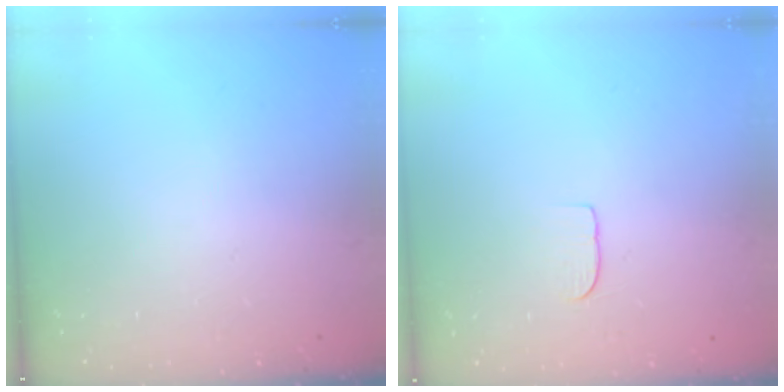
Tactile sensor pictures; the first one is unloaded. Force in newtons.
{"total": 5.0, "press": 4.9, "slide": 0.4}